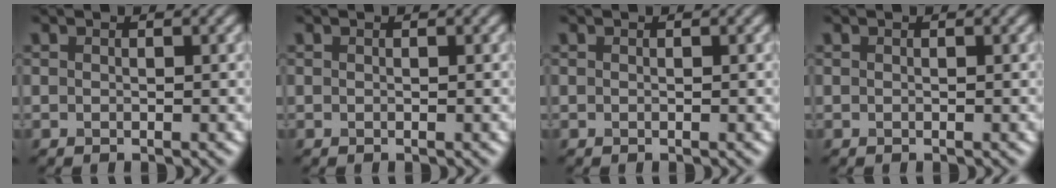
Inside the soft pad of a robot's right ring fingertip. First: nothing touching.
{"total": 0.0}
{"total": 0.0}
{"total": 0.0}